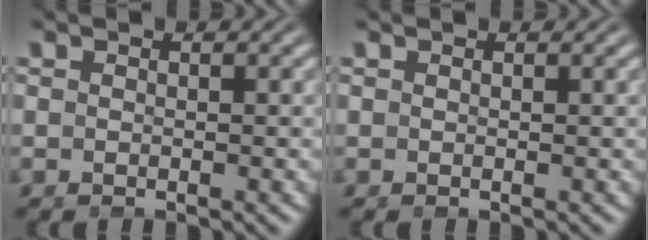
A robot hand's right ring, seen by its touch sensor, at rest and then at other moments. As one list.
[{"total": 0.0}]